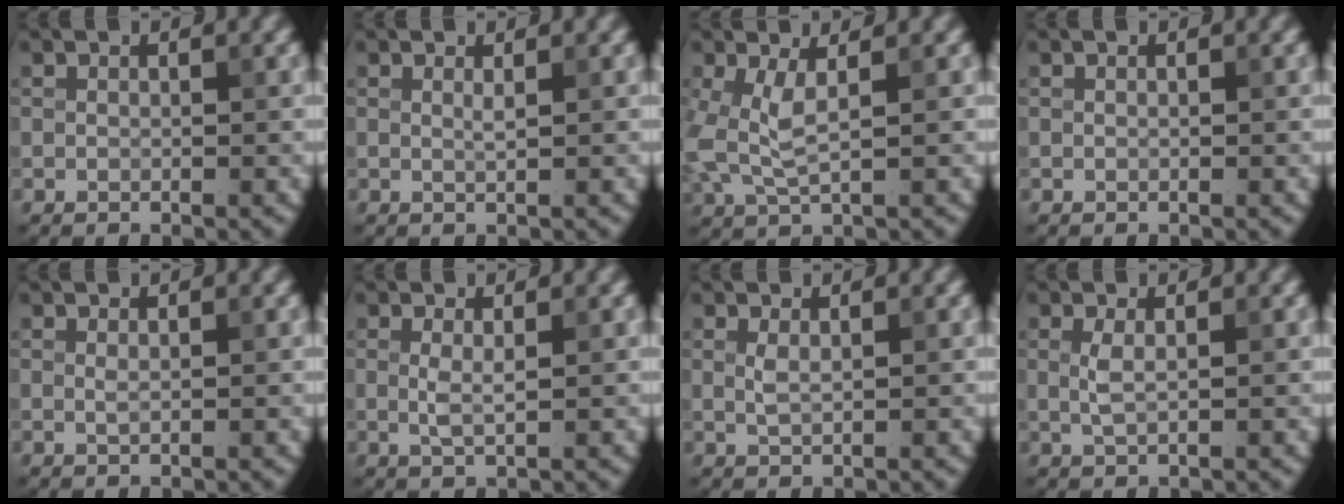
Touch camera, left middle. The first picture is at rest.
{"total": 0.7, "force": [0.3, 0.1, 0.6], "torque": [-0.007, -0.001, 0.004]}
{"total": 3.2, "force": [0.5, 1.3, 2.9], "torque": [-0.074, 0.000, 0.010]}
{"total": 0.0}
{"total": 0.5, "force": [0.1, 0.1, 0.5], "torque": [-0.010, 0.001, 0.002]}
{"total": 1.4, "force": [0.2, 0.3, 1.4], "torque": [-0.030, -0.004, 0.003]}
{"total": 1.0, "force": [0.4, 0.3, 0.9], "torque": [-0.021, -0.002, 0.009]}
{"total": 1.3, "force": [0.3, 0.4, 1.3], "torque": [-0.029, -0.002, 0.006]}